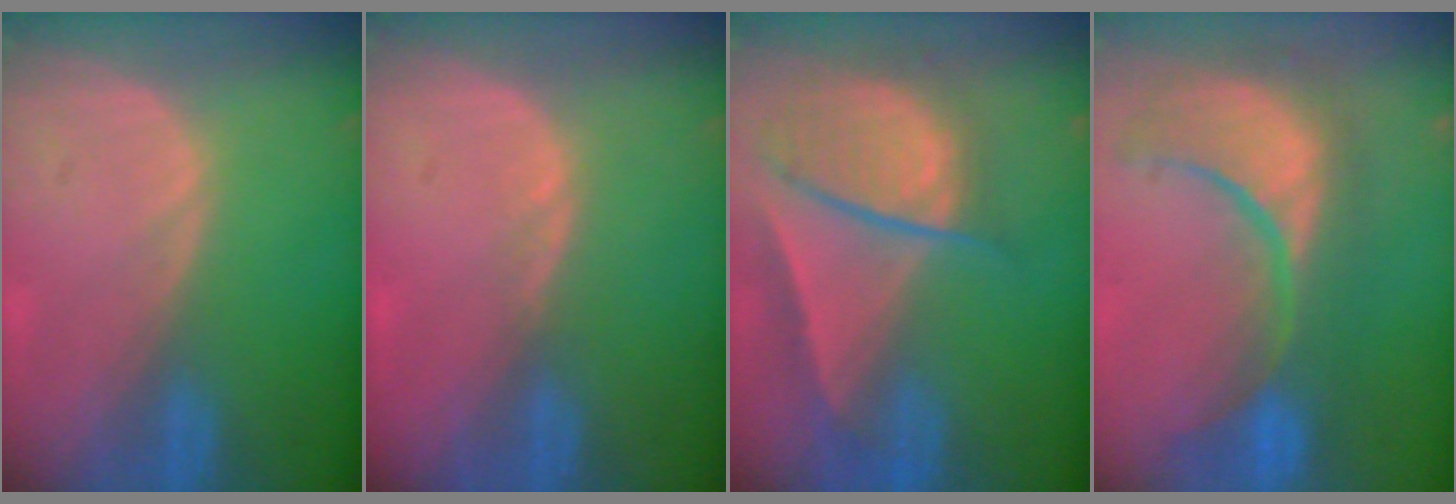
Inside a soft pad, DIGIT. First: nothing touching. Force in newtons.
{"total": 0.7, "press": 0.7, "slide": 0.2}
{"total": 9.4, "press": 8.1, "slide": 4.7}
{"total": 12.1, "press": 11.0, "slide": 5.1}